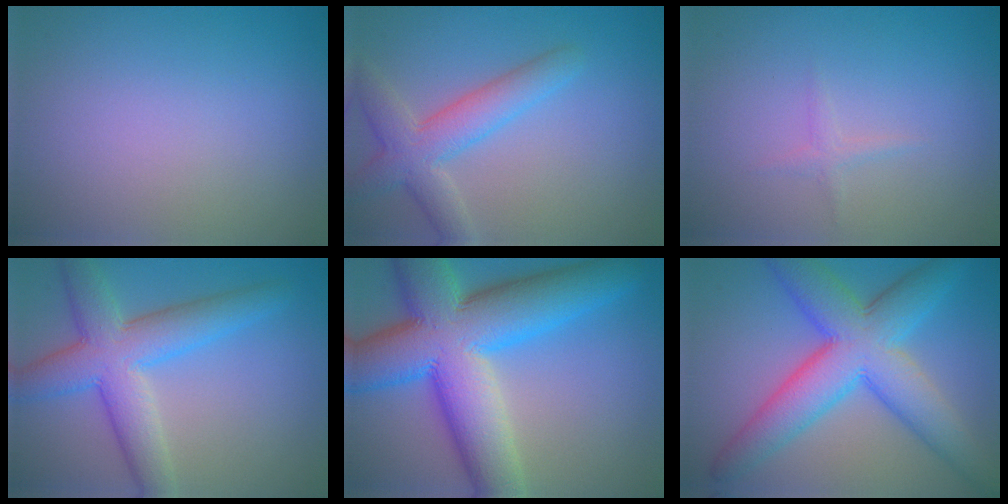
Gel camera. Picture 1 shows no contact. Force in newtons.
{"total": 4.7, "press": 4.7, "slide": 0.4}
{"total": 0.8, "press": 0.8, "slide": 0.1}
{"total": 7.1, "press": 7.1, "slide": 0.2}
{"total": 14.8, "press": 14.8, "slide": 0.4}
{"total": 9.5, "press": 9.5, "slide": 0.2}